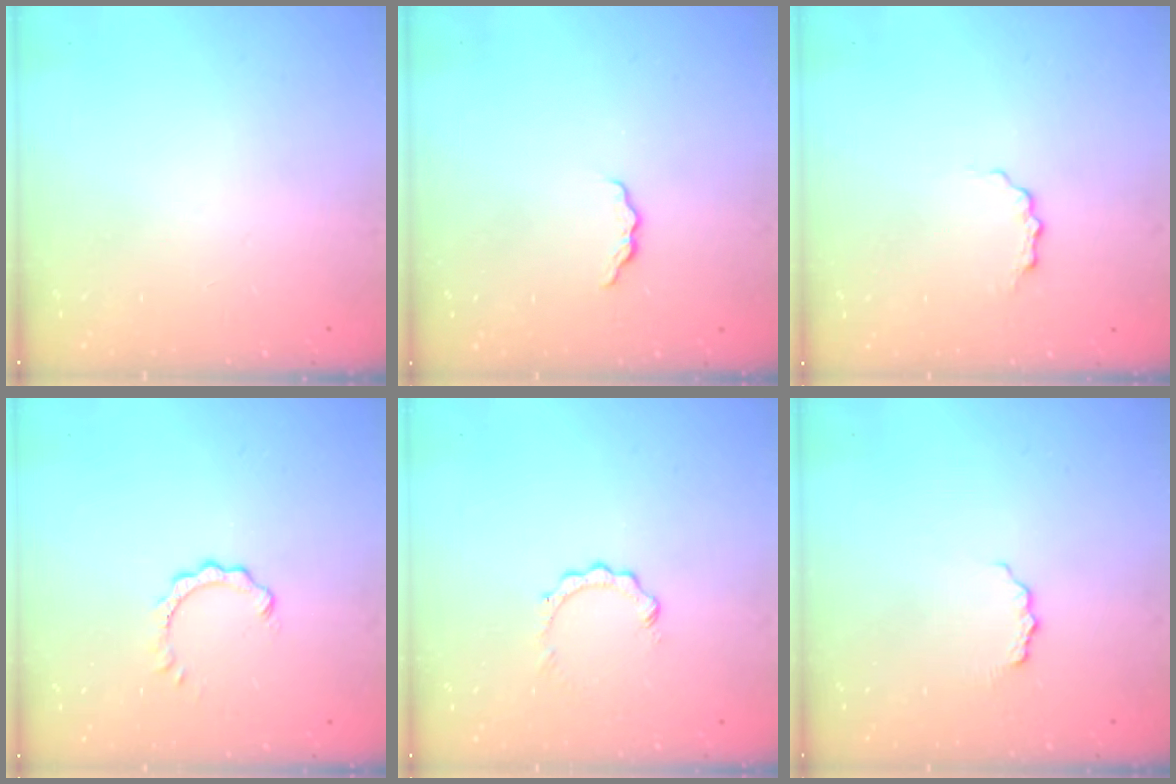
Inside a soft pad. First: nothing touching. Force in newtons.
{"total": 3.2, "press": 3.2, "slide": 0.5}
{"total": 3.3, "press": 3.3, "slide": 0.4}
{"total": 1.0, "press": 1.0, "slide": 0.2}
{"total": 2.6, "press": 2.6, "slide": 0.3}
{"total": 3.6, "press": 3.6, "slide": 0.4}